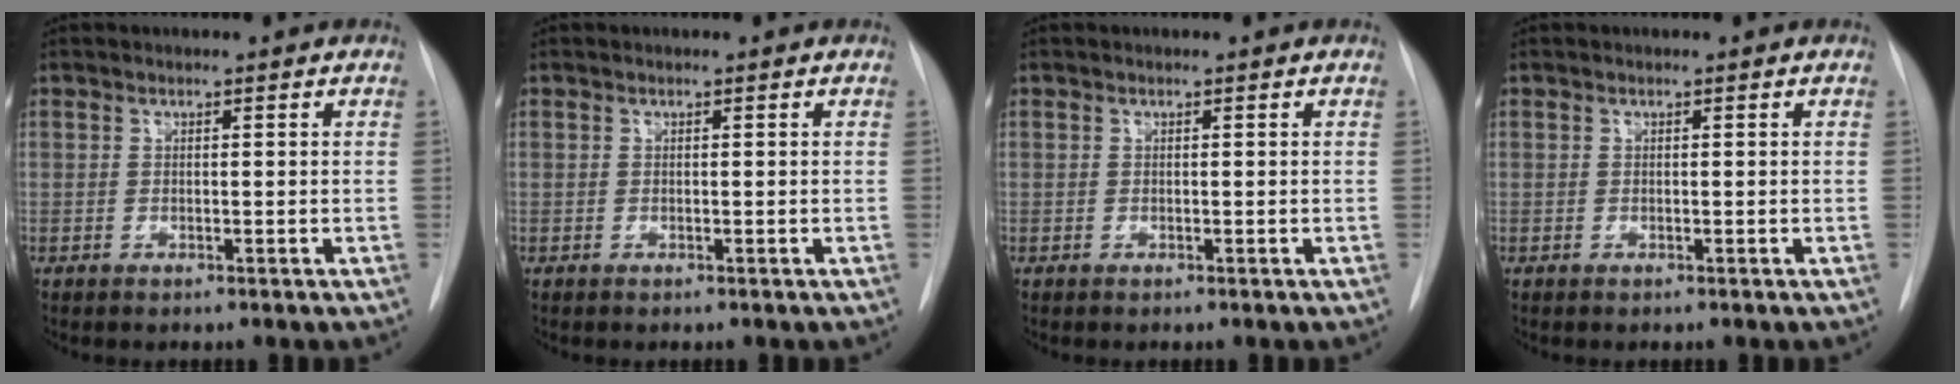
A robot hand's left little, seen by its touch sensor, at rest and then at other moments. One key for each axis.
{"total": 0.0}
{"total": 0.0}
{"total": 0.0}